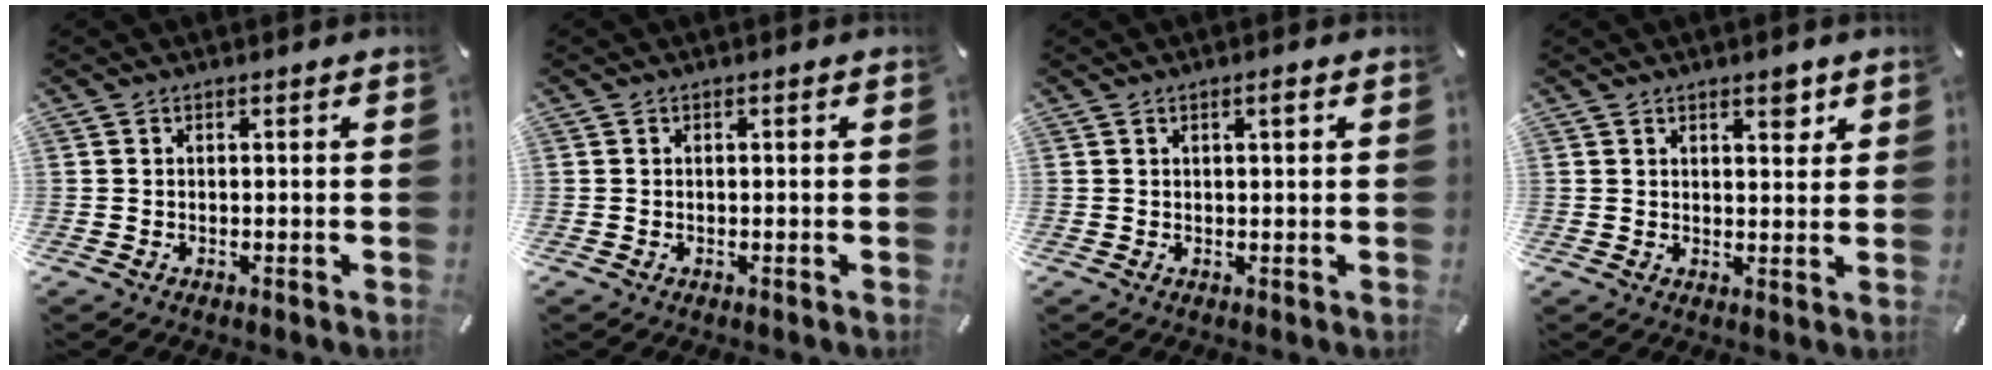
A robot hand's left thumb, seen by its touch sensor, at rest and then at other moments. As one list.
[{"total": 0.5, "force": [-0.1, 0.3, 0.3], "torque": [-0.007, 0.000, -0.003]}, {"total": 1.8, "force": [0.7, 0.4, 1.6], "torque": [-0.032, 0.003, 0.010]}, {"total": 4.0, "force": [2.3, 2.0, 2.6], "torque": [-0.024, -0.010, 0.032]}]